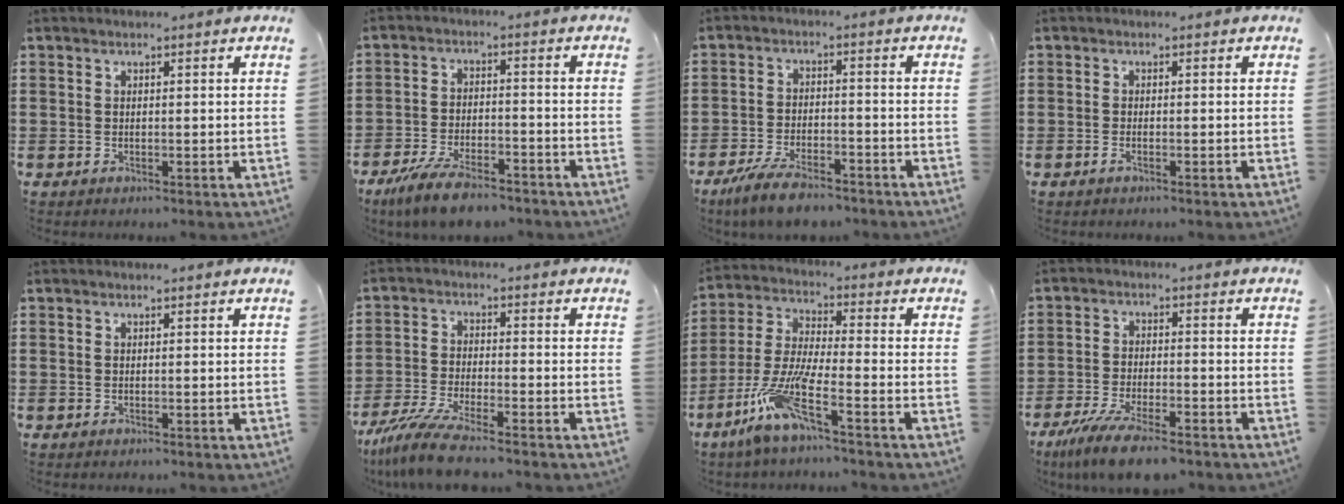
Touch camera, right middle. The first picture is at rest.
{"total": 7.0, "force": [-5.7, 1.6, 3.7], "torque": [-0.078, -0.001, -0.107]}
{"total": 6.1, "force": [-5.1, 1.4, 3.1], "torque": [-0.070, -0.003, -0.098]}
{"total": 0.8, "force": [-0.4, 0.1, 0.6], "torque": [-0.012, -0.004, -0.007]}
{"total": 0.0}
{"total": 7.0, "force": [-5.8, 0.2, 3.9], "torque": [-0.102, -0.022, -0.116]}
{"total": 9.1, "force": [-5.9, 0.8, 7.0], "torque": [-0.169, -0.021, -0.121]}
{"total": 7.7, "force": [-6.0, 1.1, 4.7], "torque": [-0.106, -0.013, -0.112]}